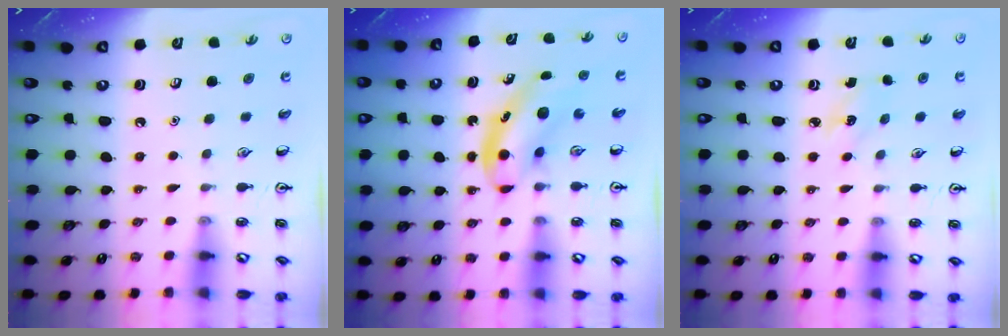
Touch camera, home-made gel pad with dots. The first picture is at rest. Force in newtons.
{"total": 5.9, "press": 5.9, "slide": 0.6}
{"total": 2.5, "press": 2.4, "slide": 0.9}